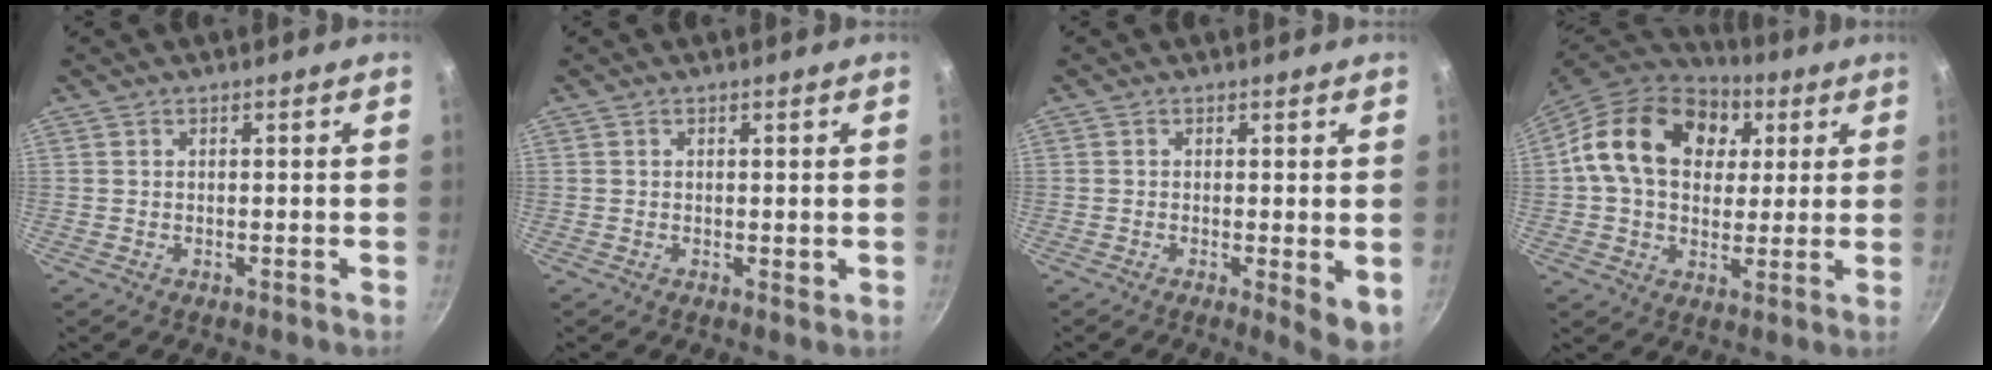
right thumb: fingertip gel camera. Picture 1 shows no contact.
{"total": 0.9, "force": [0.2, 0.6, 0.6], "torque": [-0.007, 0.000, 0.002]}
{"total": 5.1, "force": [-0.6, 1.7, 4.8], "torque": [-0.055, -0.010, -0.008]}
{"total": 19.7, "force": [5.5, 14.4, 12.2], "torque": [-0.191, 0.006, 0.081]}